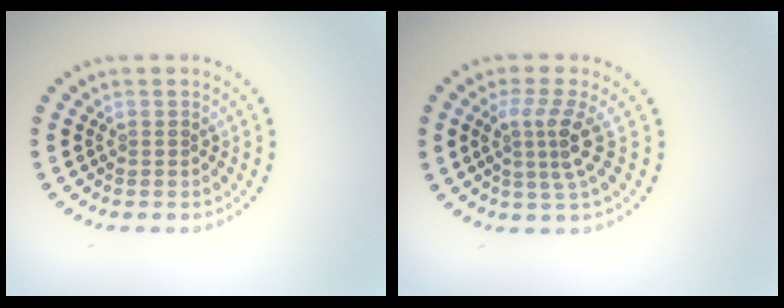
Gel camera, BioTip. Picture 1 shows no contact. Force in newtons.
{"total": 3.2, "press": 2.2, "slide": 2.2}